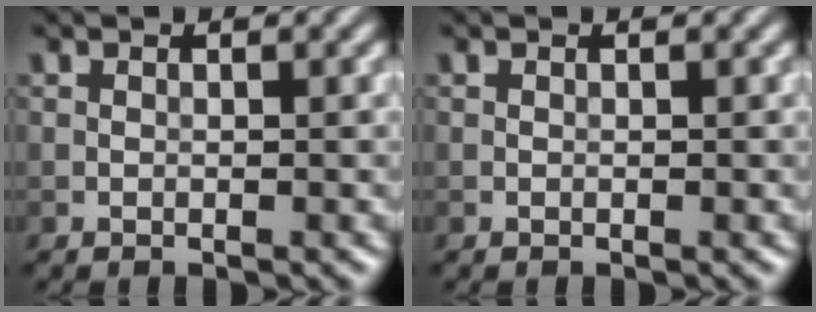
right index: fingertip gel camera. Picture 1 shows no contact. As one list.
[{"total": 0.0}]